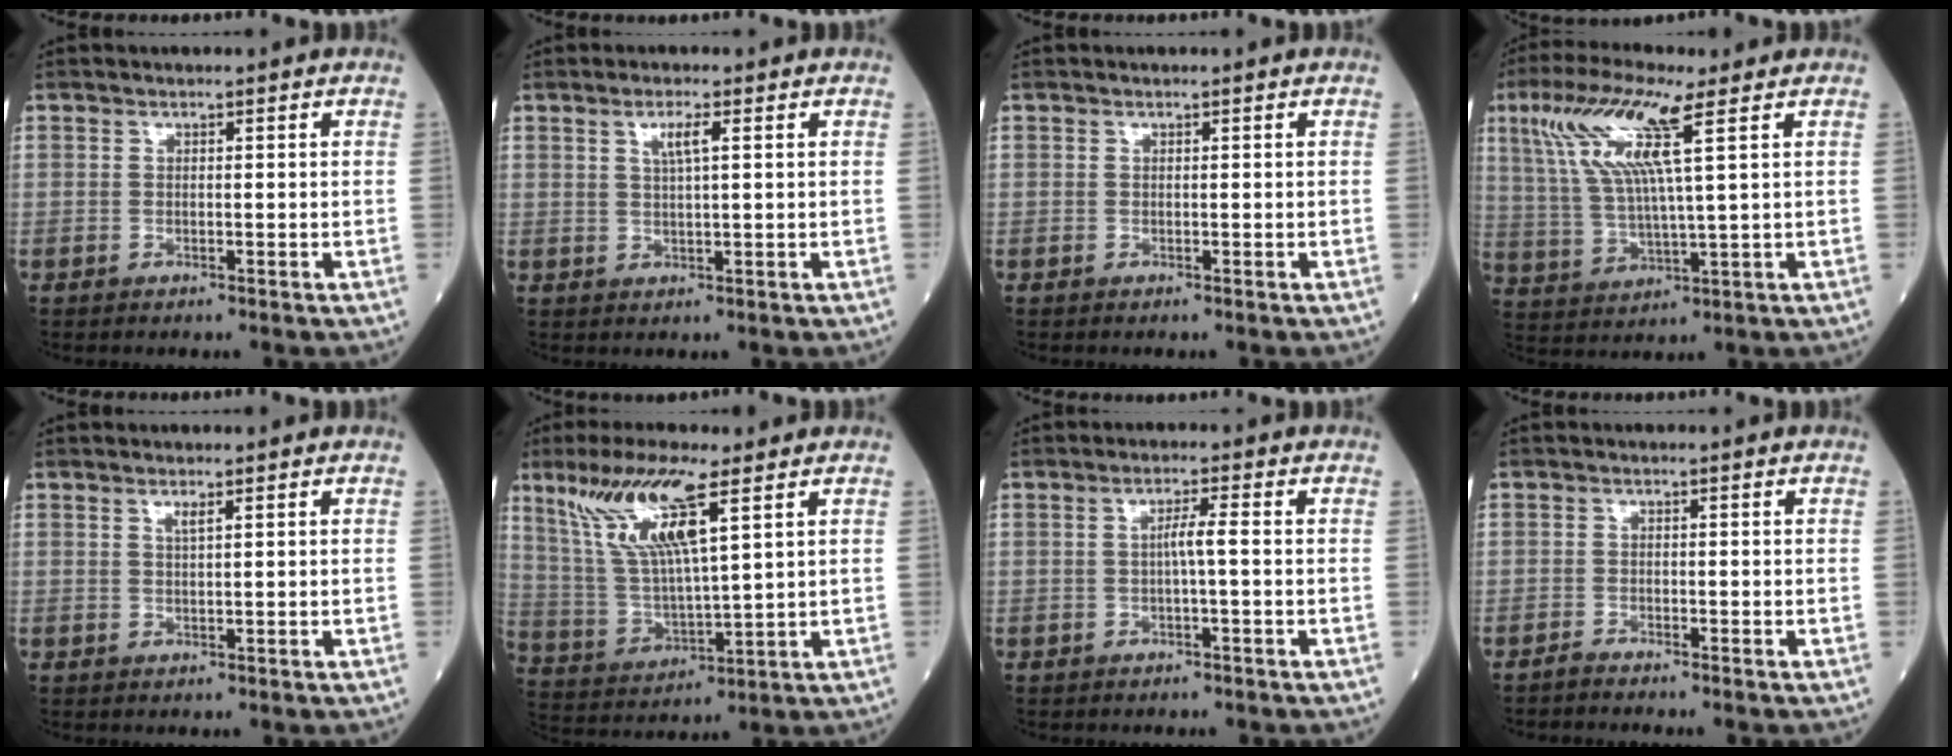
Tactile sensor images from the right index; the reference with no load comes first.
{"total": 2.9, "force": [1.2, 0.1, 2.6], "torque": [-0.051, 0.003, 0.022]}
{"total": 0.0}
{"total": 12.1, "force": [5.2, 0.6, 10.9], "torque": [-0.237, 0.012, 0.100]}
{"total": 1.2, "force": [0.7, 0.0, 0.9], "torque": [-0.021, -0.003, 0.013]}
{"total": 13.5, "force": [7.1, 1.7, 11.3], "torque": [-0.244, 0.004, 0.140]}
{"total": 2.4, "force": [-0.2, -0.2, 2.4], "torque": [-0.040, 0.003, -0.005]}
{"total": 1.3, "force": [-1.3, -0.3, 0.1], "torque": [-0.005, -0.002, -0.024]}